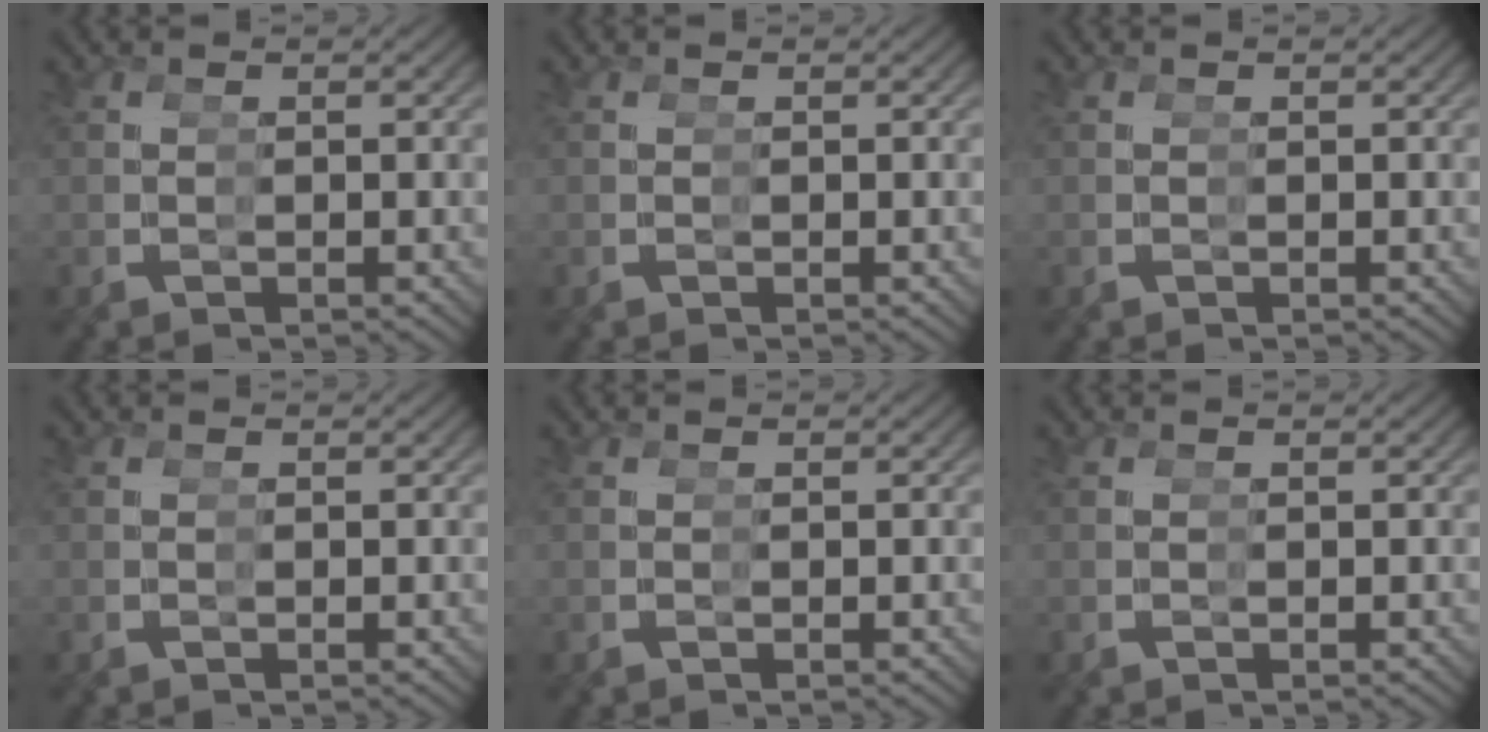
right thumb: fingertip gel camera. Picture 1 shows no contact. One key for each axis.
{"total": 0.0}
{"total": 0.0}
{"total": 0.0}
{"total": 0.0}
{"total": 0.0}